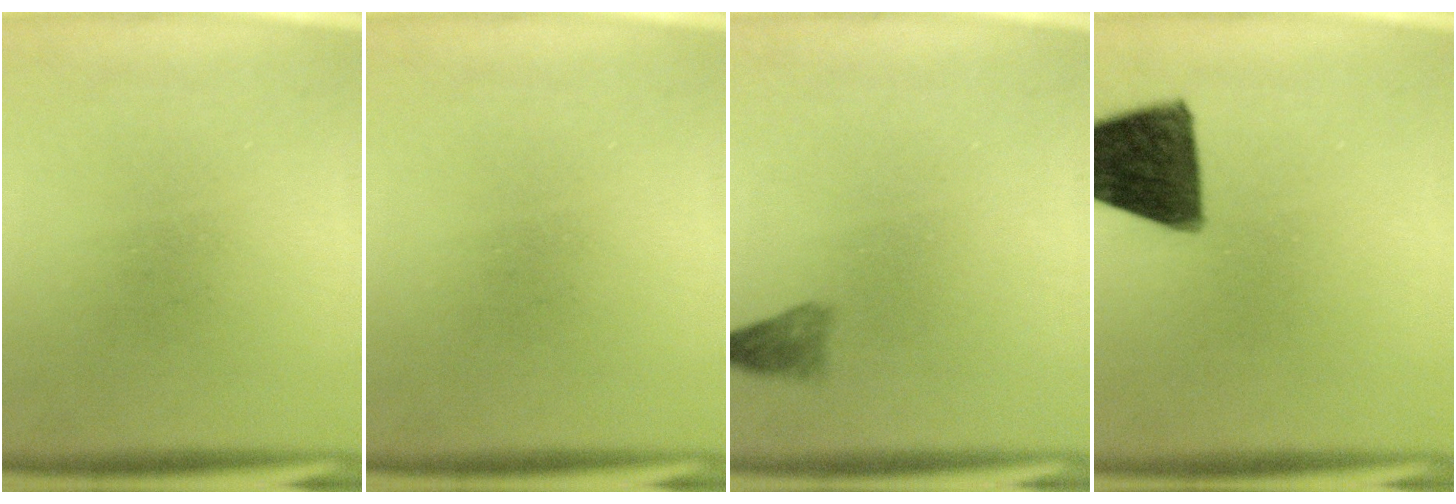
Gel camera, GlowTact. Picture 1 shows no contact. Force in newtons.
{"total": 0.0}
{"total": 1.7}
{"total": 14.2}